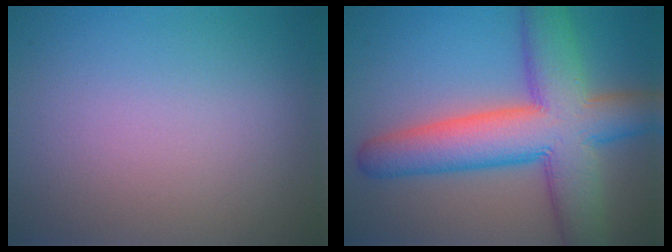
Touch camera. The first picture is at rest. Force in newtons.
{"total": 11.4, "press": 11.4, "slide": 0.6}